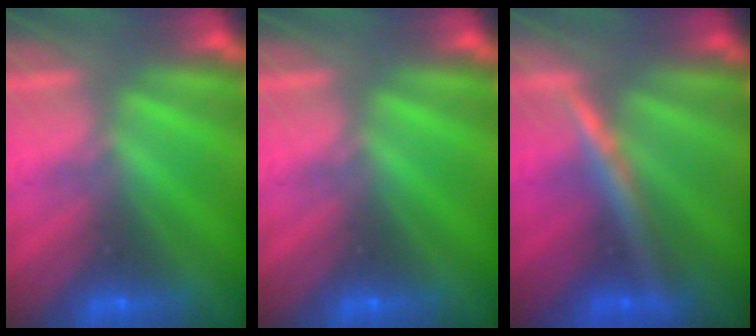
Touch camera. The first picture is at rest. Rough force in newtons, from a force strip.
{"total": 0.0}
{"total": 2.5}